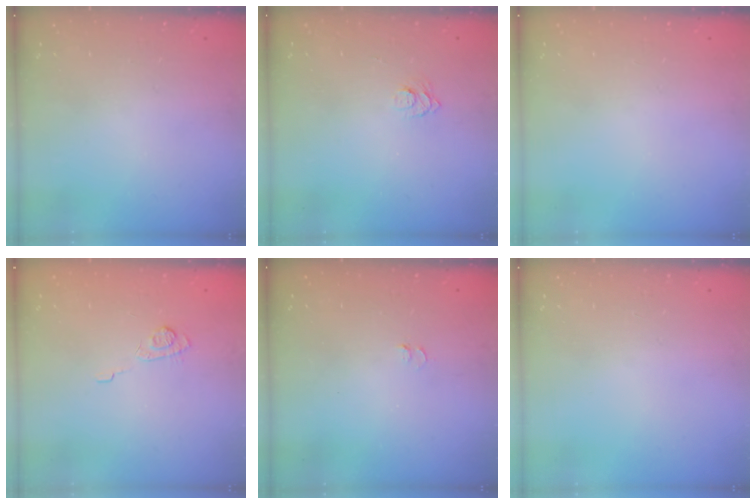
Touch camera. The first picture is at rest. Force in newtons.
{"total": 5.8, "press": 5.7, "slide": 0.7}
{"total": 0.0}
{"total": 8.2, "press": 8.0, "slide": 1.5}
{"total": 3.3, "press": 3.2, "slide": 0.7}
{"total": 0.0}